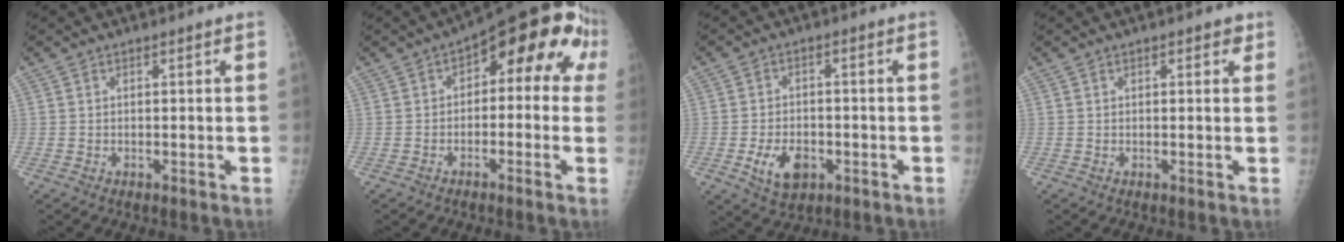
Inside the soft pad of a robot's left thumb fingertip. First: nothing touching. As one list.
[{"total": 13.6, "force": [2.7, 6.9, 11.4], "torque": [-0.100, 0.042, 0.021]}, {"total": 7.2, "force": [-2.6, 4.7, 4.8], "torque": [-0.073, 0.007, -0.038]}, {"total": 1.4, "force": [0.9, 0.7, 0.9], "torque": [0.000, -0.001, 0.006]}]